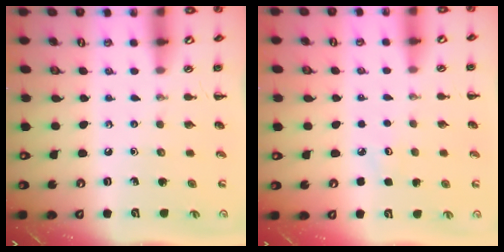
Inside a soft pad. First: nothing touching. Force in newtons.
{"total": 2.8, "press": 2.7, "slide": 0.8}